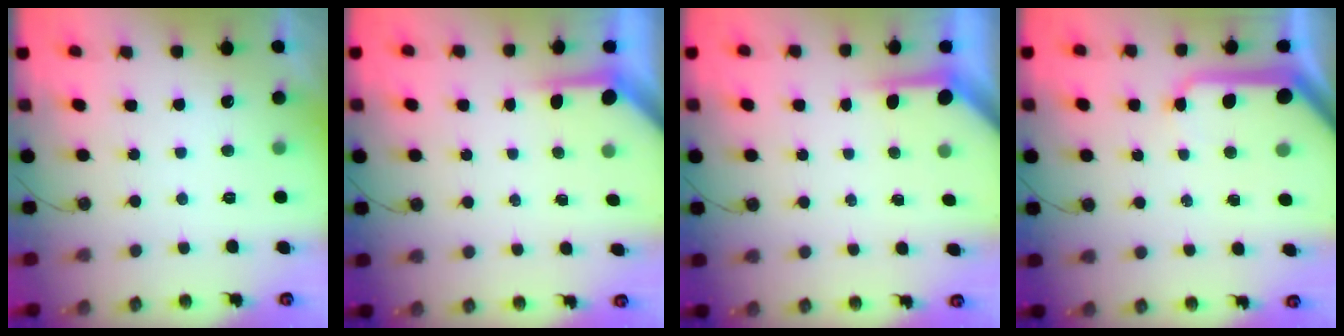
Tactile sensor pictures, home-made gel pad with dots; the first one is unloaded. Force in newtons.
{"total": 3.7, "press": 3.7, "slide": 0.4}
{"total": 3.7, "press": 3.7, "slide": 0.4}
{"total": 13.0, "press": 12.9, "slide": 1.7}